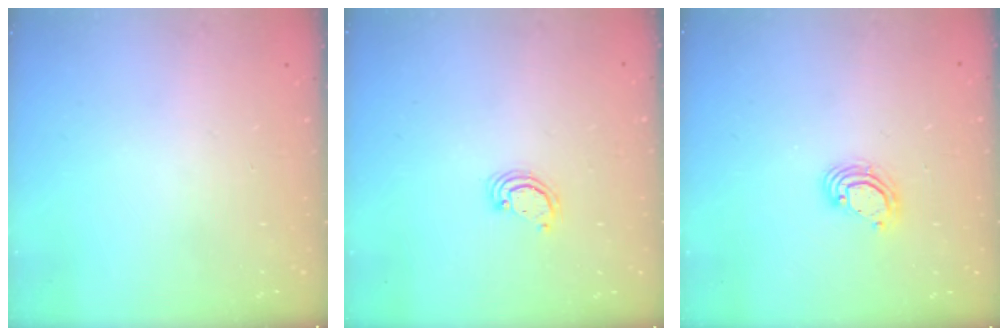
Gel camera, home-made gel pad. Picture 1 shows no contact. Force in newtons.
{"total": 2.3, "press": 2.3, "slide": 0.3}
{"total": 5.6, "press": 5.6, "slide": 0.3}